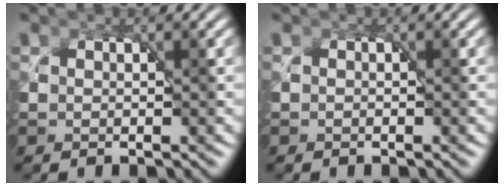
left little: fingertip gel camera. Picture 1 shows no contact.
{"total": 0.0}